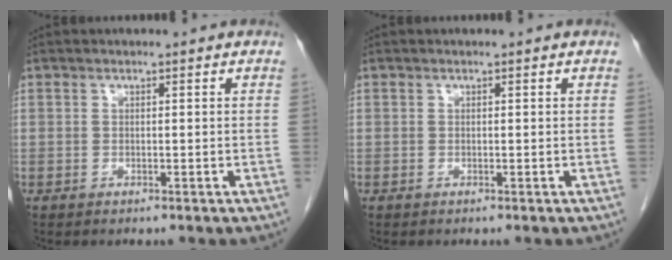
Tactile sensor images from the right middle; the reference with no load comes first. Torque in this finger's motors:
{"motor_torque": [0.24, -0.07, 0.05, 0.01]}